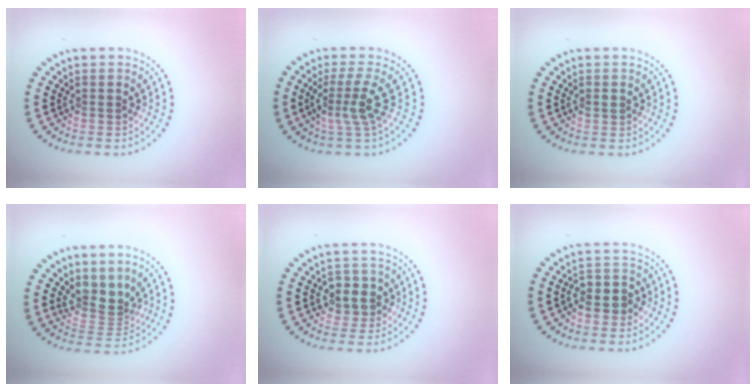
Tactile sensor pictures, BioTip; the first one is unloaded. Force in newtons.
{"total": 3.2, "press": 2.4, "slide": 2.0}
{"total": 0.8, "press": 0.8, "slide": 0.1}
{"total": 3.0, "press": 2.3, "slide": 1.9}
{"total": 2.8, "press": 2.7, "slide": 0.8}
{"total": 2.7, "press": 2.5, "slide": 0.8}